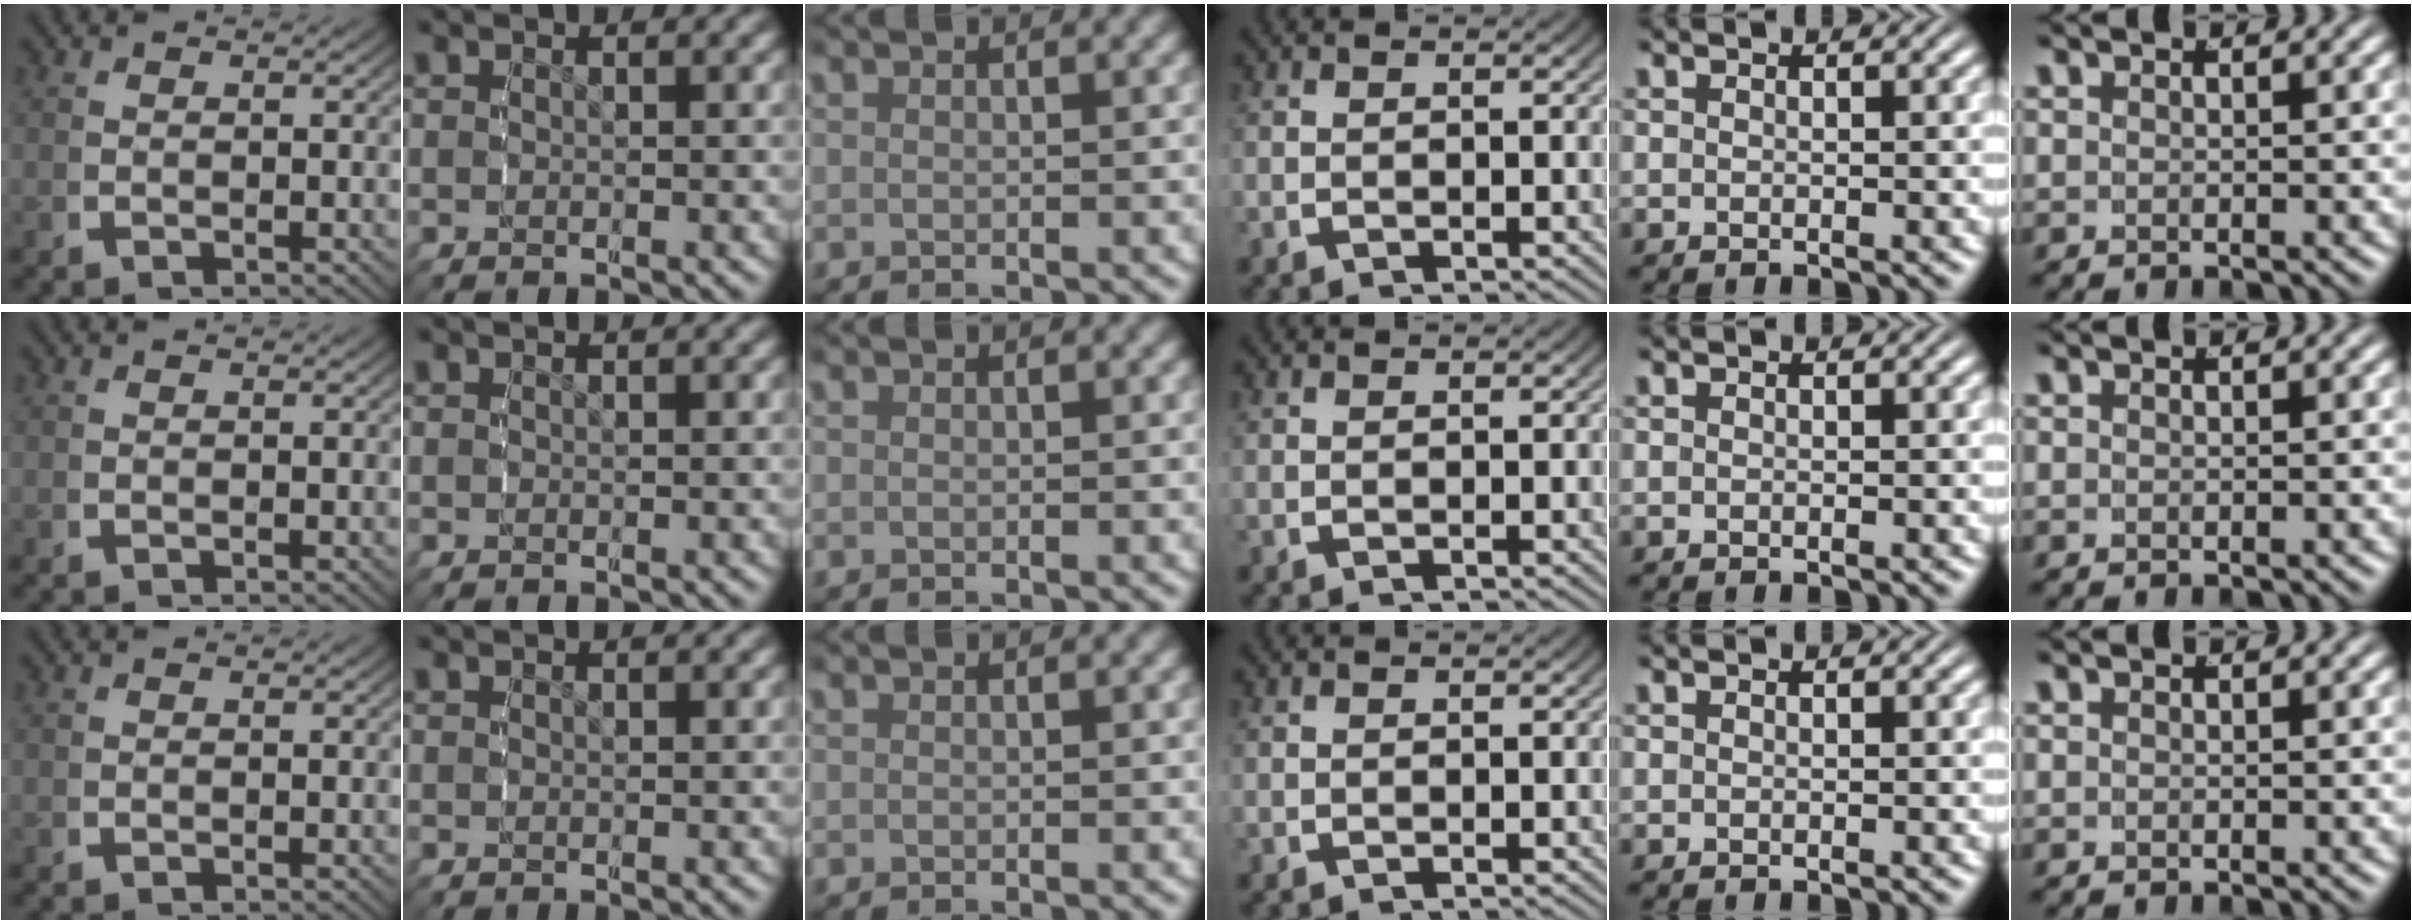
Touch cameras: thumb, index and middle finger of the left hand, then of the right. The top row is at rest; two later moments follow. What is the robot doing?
{"motion": "reach", "object": "paper"}